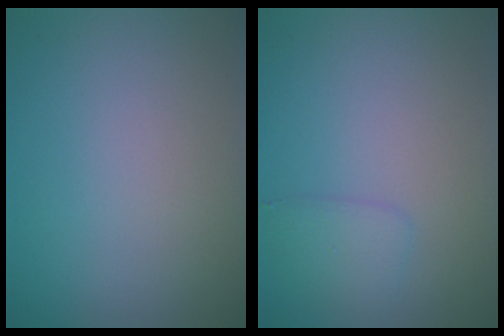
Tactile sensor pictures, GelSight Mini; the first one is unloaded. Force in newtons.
{"total": 1.7, "press": 1.7, "slide": 0.2}